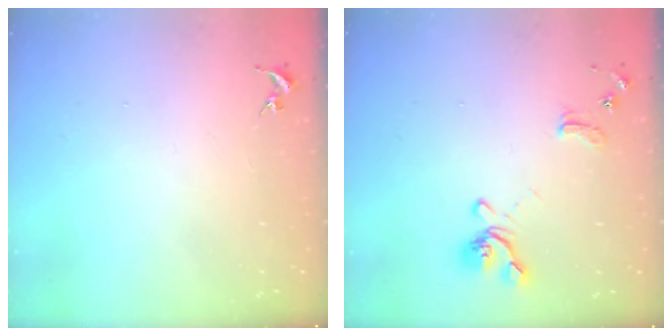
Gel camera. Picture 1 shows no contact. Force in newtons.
{"total": 12.7, "press": 12.6, "slide": 1.4}